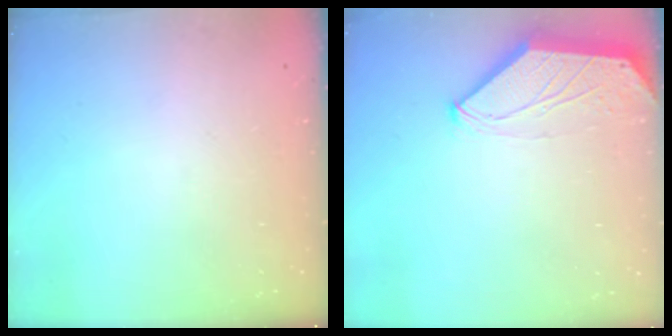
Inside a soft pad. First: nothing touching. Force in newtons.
{"total": 0.0}